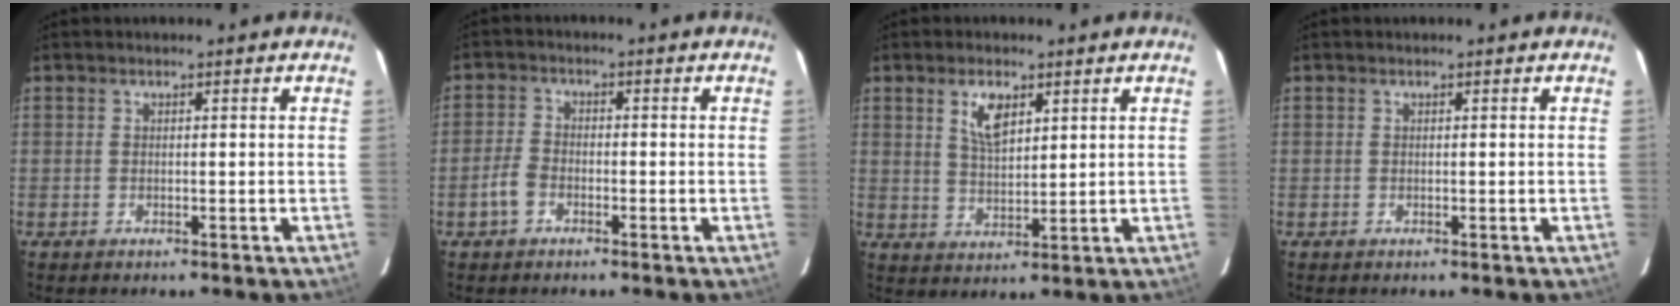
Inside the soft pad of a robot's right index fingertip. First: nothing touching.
{"total": 3.7, "force": [-2.1, 2.3, 2.0], "torque": [-0.051, 0.007, -0.042]}
{"total": 5.9, "force": [2.9, 2.8, 4.4], "torque": [-0.078, 0.004, 0.059]}
{"total": 0.0}